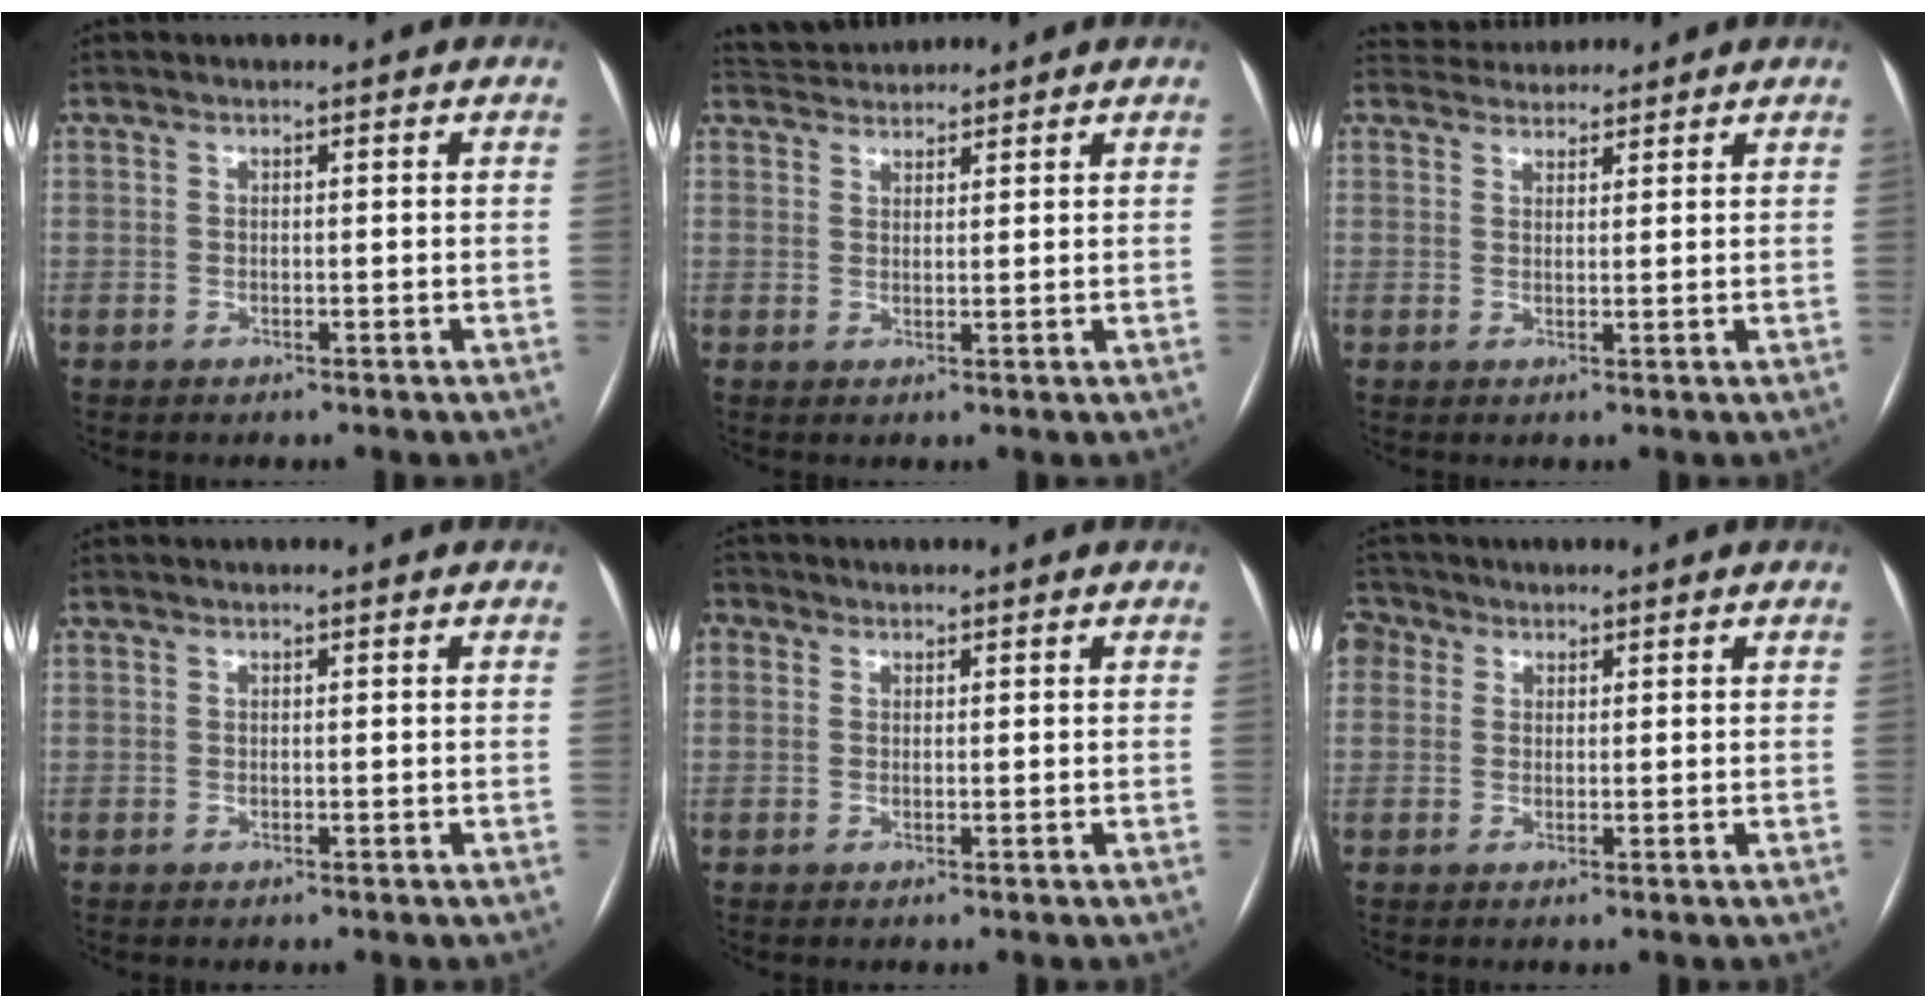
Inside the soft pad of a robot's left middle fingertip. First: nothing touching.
{"total": 4.6, "force": [4.5, 0.9, 0.4], "torque": [-0.010, 0.031, 0.081]}
{"total": 4.3, "force": [4.2, 1.1, 0.1], "torque": [-0.003, 0.028, 0.070]}
{"total": 0.0}
{"total": 1.9, "force": [0.6, 1.6, 0.6], "torque": [-0.012, 0.010, 0.010]}
{"total": 3.3, "force": [1.4, 2.8, 1.1], "torque": [-0.025, 0.016, 0.027]}